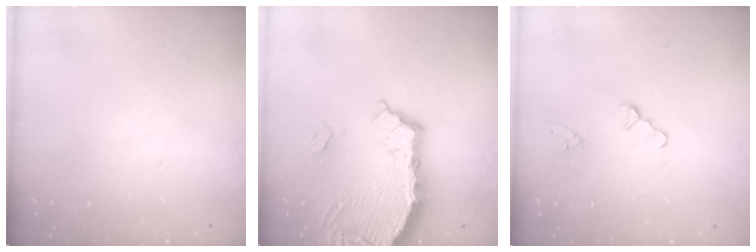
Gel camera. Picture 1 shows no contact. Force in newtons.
{"total": 9.3, "press": 9.1, "slide": 2.1}
{"total": 1.0, "press": 0.9, "slide": 0.3}